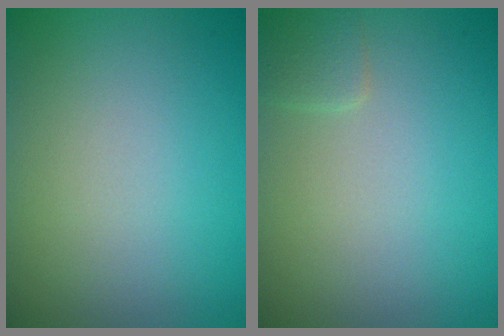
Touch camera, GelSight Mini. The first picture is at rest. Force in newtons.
{"total": 1.1, "press": 1.1, "slide": 0.1}